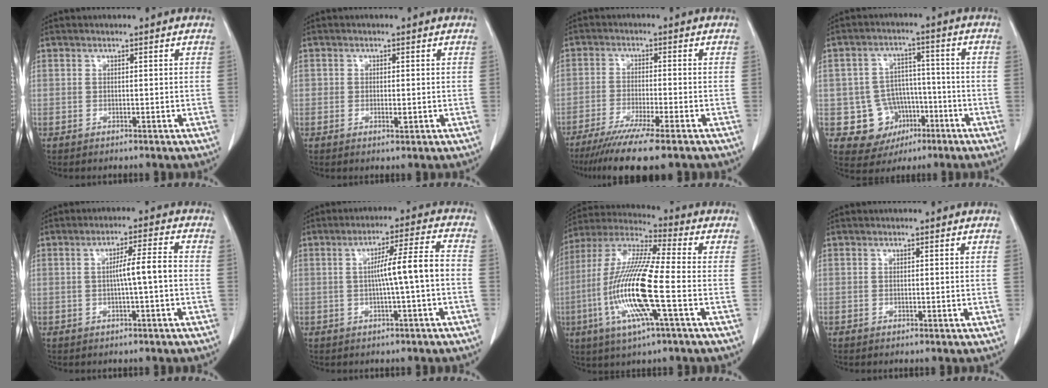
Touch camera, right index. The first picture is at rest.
{"total": 1.5, "force": [-0.3, 0.7, 1.2], "torque": [-0.018, -0.002, -0.003]}
{"total": 10.9, "force": [-8.3, -0.1, 7.1], "torque": [-0.108, -0.028, -0.130]}
{"total": 8.8, "force": [-2.9, 8.0, 2.1], "torque": [-0.029, 0.021, -0.031]}
{"total": 4.9, "force": [-0.7, -0.3, 4.8], "torque": [-0.078, 0.011, -0.011]}
{"total": 7.2, "force": [-1.0, -0.7, 7.1], "torque": [-0.114, 0.016, -0.013]}
{"total": 16.8, "force": [-4.0, 1.0, 16.3], "torque": [-0.344, -0.013, -0.086]}
{"total": 0.0}